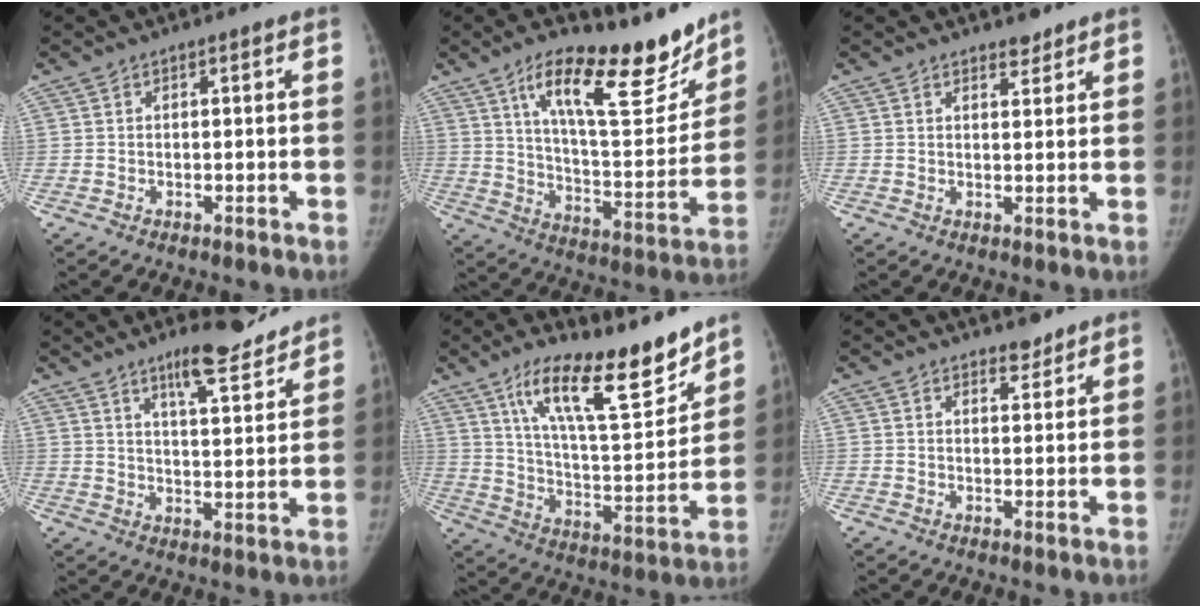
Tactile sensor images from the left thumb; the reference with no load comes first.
{"total": 21.8, "force": [14.8, 7.1, 14.3], "torque": [-0.168, -0.081, 0.238]}
{"total": 2.3, "force": [2.0, 1.0, 0.6], "torque": [0.003, -0.015, 0.027]}
{"total": 11.0, "force": [8.6, 2.4, 6.4], "torque": [-0.075, -0.057, 0.135]}
{"total": 20.2, "force": [14.0, 5.7, 13.4], "torque": [-0.181, -0.082, 0.239]}
{"total": 2.8, "force": [2.4, 1.2, 0.7], "torque": [0.004, -0.019, 0.035]}